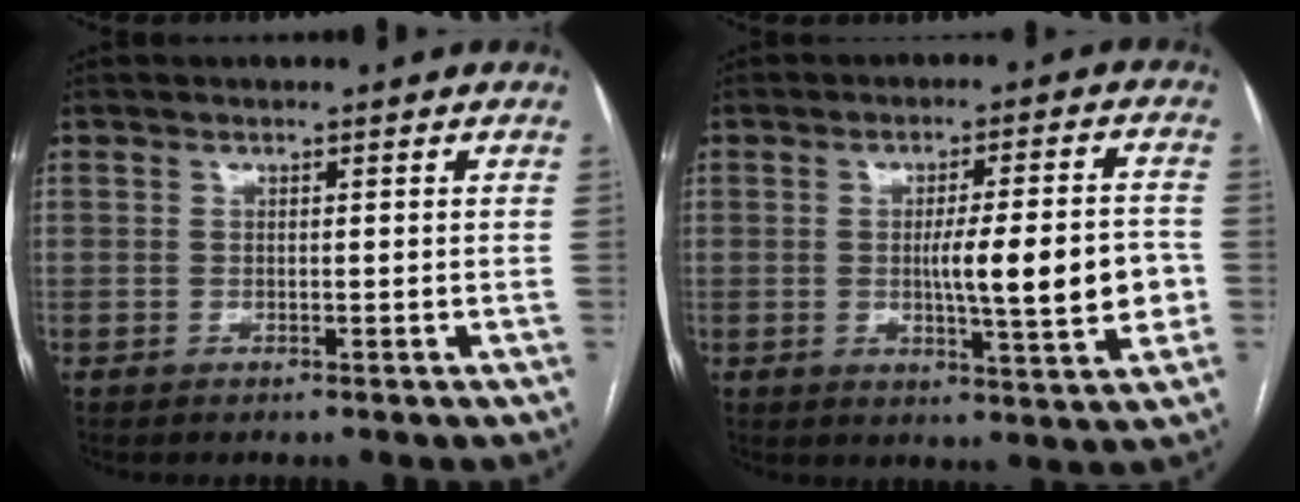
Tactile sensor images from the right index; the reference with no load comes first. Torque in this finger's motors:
{"motor_torque": [1.02, 0.55, 0.32, 0.12]}